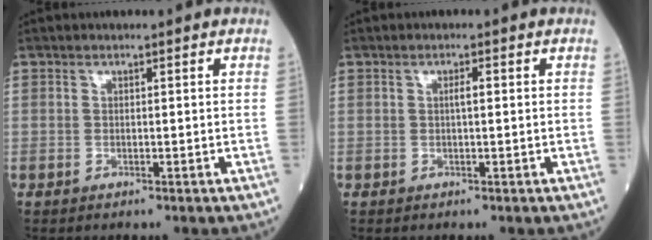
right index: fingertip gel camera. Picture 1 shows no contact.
{"total": 1.2, "force": [0.1, 0.1, 1.2], "torque": [-0.023, 0.003, 0.001]}